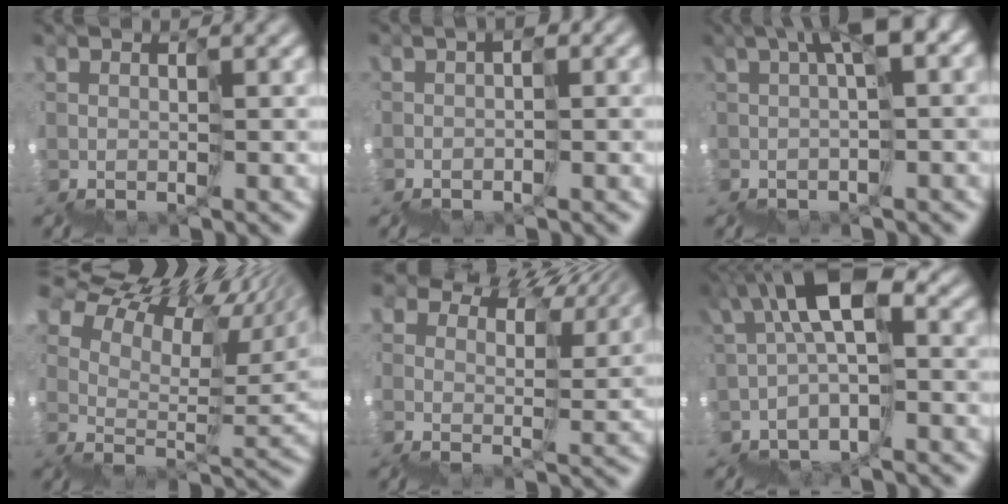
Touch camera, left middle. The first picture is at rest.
{"total": 1.6, "force": [-1.5, -0.1, 0.5], "torque": [-0.009, -0.007, -0.031]}
{"total": 5.6, "force": [1.2, 0.6, 5.5], "torque": [-0.087, 0.030, 0.021]}
{"total": 13.0, "force": [12.0, 3.3, 3.8], "torque": [-0.073, 0.075, 0.194]}
{"total": 12.1, "force": [9.1, 6.3, 4.8], "torque": [-0.111, 0.061, 0.152]}
{"total": 5.0, "force": [0.7, 1.8, 4.6], "torque": [-0.089, 0.036, -0.002]}